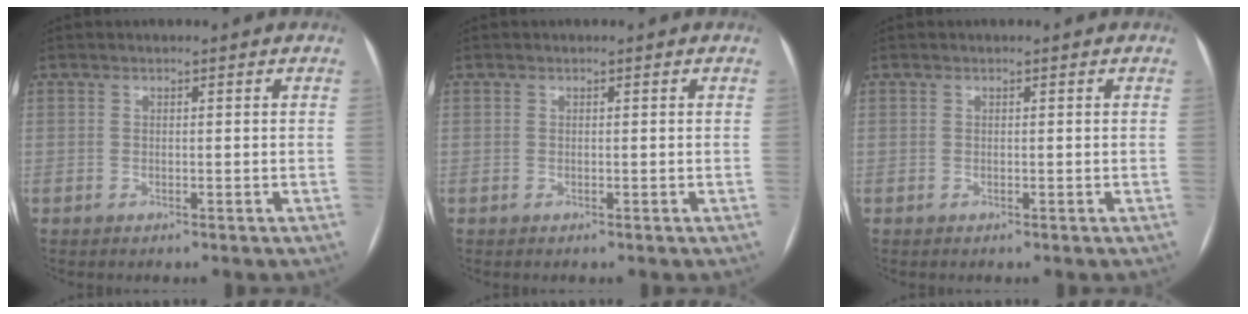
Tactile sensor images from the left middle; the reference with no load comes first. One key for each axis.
{"total": 0.0}
{"total": 0.0}